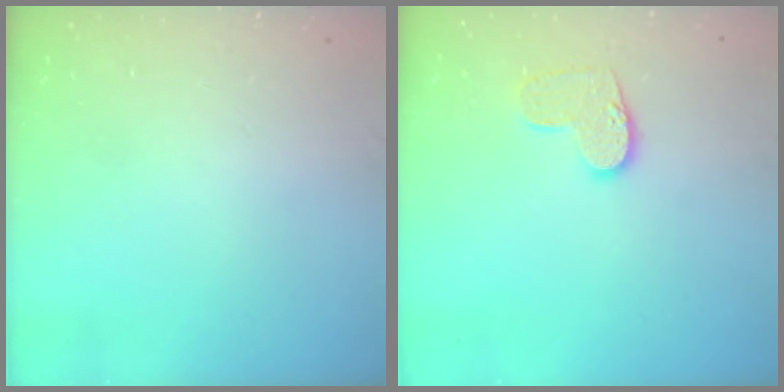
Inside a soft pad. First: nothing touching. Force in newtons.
{"total": 9.0, "press": 9.0, "slide": 0.5}